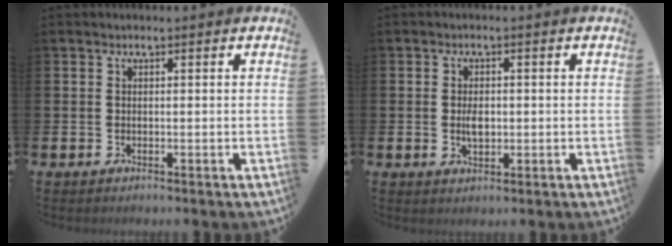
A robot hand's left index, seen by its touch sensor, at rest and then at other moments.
{"total": 2.6, "force": [0.0, 1.4, 2.2], "torque": [-0.034, 0.001, -0.003]}